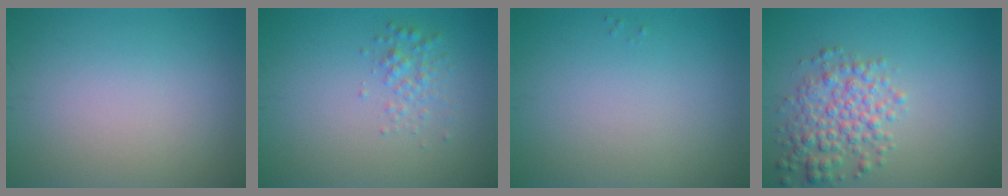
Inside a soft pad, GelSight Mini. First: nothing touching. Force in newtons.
{"total": 1.7, "press": 1.7, "slide": 0.1}
{"total": 0.0}
{"total": 4.1, "press": 4.1, "slide": 0.1}